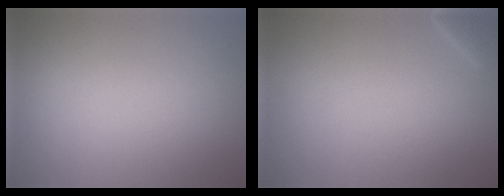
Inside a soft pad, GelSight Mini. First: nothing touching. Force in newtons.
{"total": 1.1, "press": 1.1, "slide": 0.1}